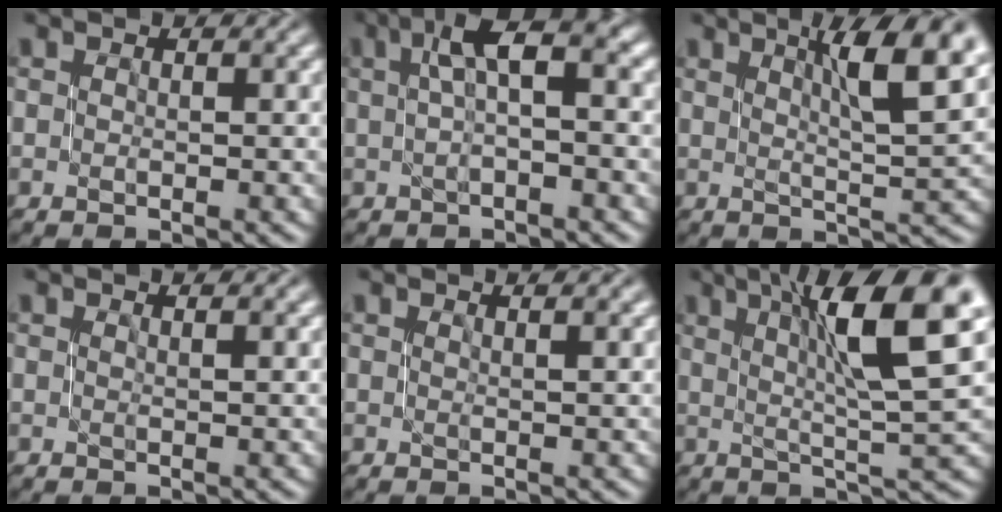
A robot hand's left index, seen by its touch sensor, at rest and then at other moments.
{"total": 4.8, "force": [1.1, 1.2, 4.5], "torque": [-0.073, 0.018, 0.014]}
{"total": 8.1, "force": [3.2, 1.7, 7.3], "torque": [-0.093, 0.010, 0.051]}
{"total": 1.2, "force": [0.6, 0.4, 0.9], "torque": [-0.006, 0.004, 0.008]}
{"total": 1.5, "force": [0.8, 0.5, 1.1], "torque": [-0.006, 0.004, 0.008]}
{"total": 11.1, "force": [4.1, 2.2, 10.0], "torque": [-0.144, 0.015, 0.067]}